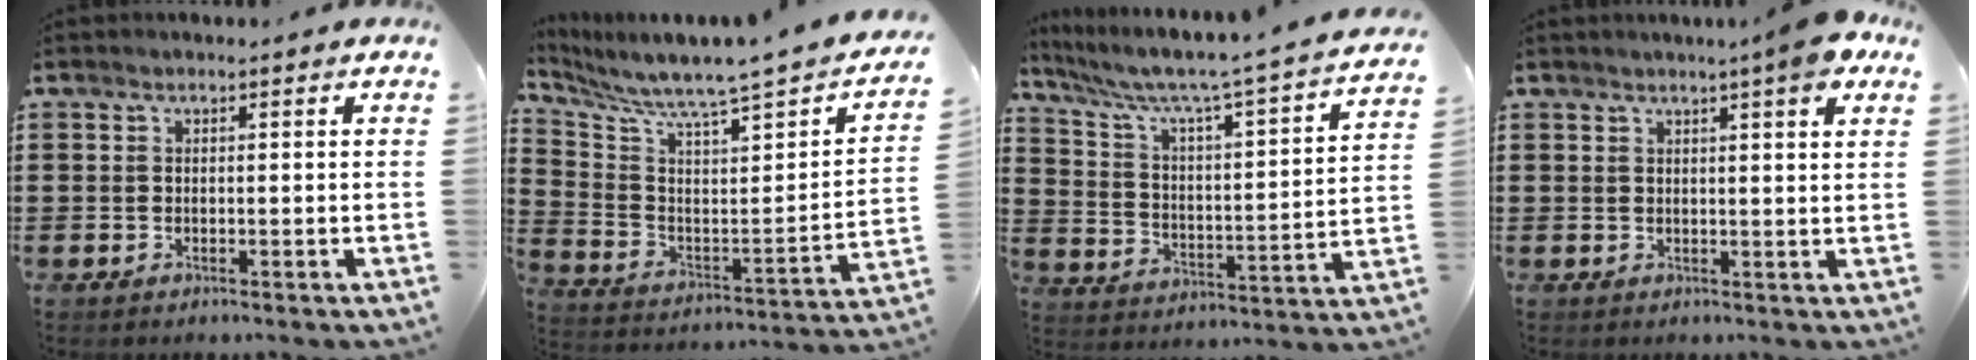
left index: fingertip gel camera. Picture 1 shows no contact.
{"total": 4.8, "force": [4.4, -0.9, 1.8], "torque": [-0.065, -0.061, 0.061]}
{"total": 4.9, "force": [4.1, 0.0, 2.7], "torque": [-0.074, -0.046, 0.057]}
{"total": 5.1, "force": [3.8, -0.1, 3.5], "torque": [-0.062, -0.006, 0.063]}